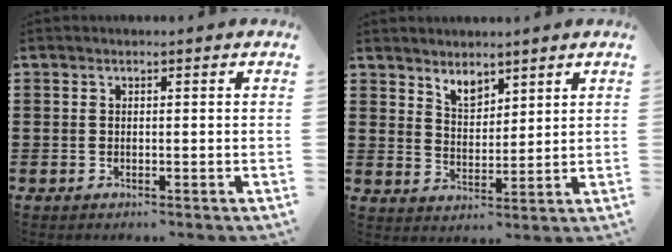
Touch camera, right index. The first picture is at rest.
{"total": 3.8, "force": [3.3, 1.6, 1.0], "torque": [-0.021, -0.005, 0.060]}